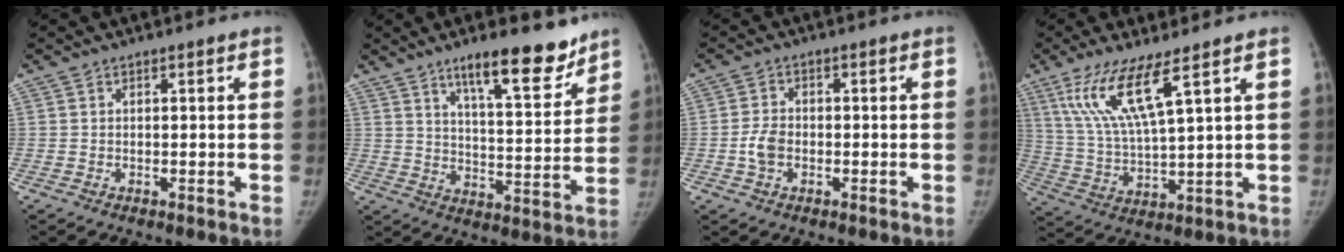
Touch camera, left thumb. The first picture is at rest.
{"total": 14.2, "force": [10.2, 3.7, 9.1], "torque": [-0.100, -0.071, 0.161]}
{"total": 3.9, "force": [-1.0, 2.8, 2.5], "torque": [-0.044, 0.006, -0.023]}
{"total": 11.7, "force": [6.5, 1.5, 9.6], "torque": [-0.206, -0.033, 0.138]}